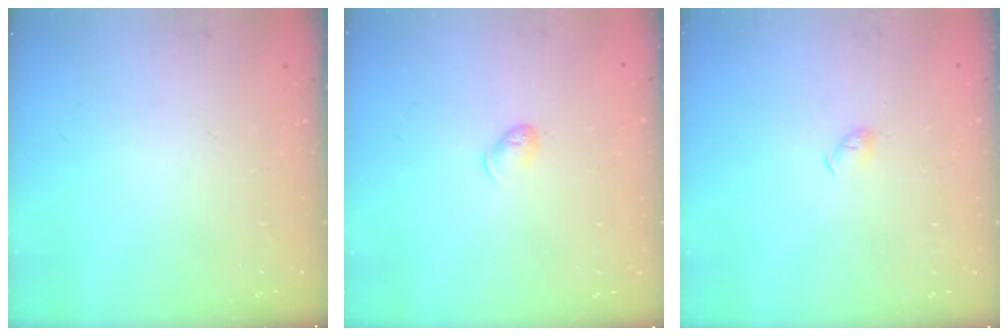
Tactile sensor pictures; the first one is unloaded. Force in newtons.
{"total": 4.4, "press": 4.3, "slide": 0.6}
{"total": 2.9, "press": 2.9, "slide": 0.6}